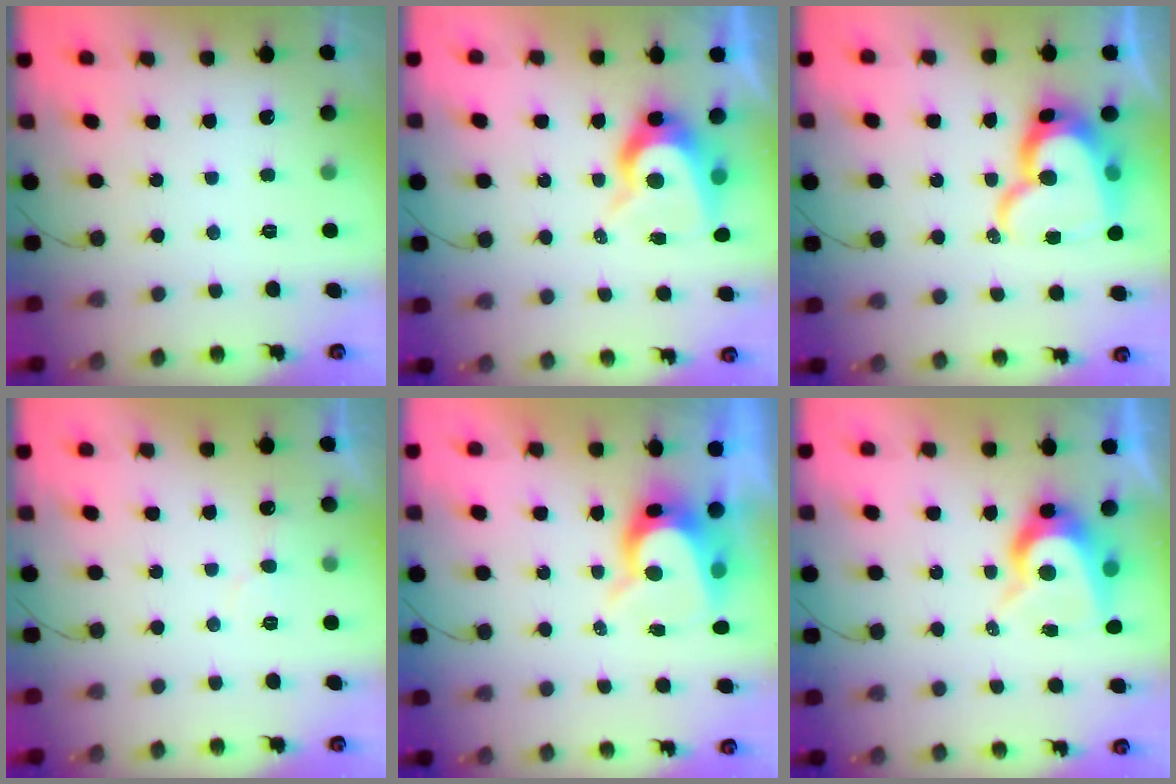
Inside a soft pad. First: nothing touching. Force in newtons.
{"total": 9.0, "press": 9.0, "slide": 0.9}
{"total": 18.5, "press": 18.4, "slide": 1.6}
{"total": 4.6, "press": 4.5, "slide": 0.3}
{"total": 8.9, "press": 8.9, "slide": 0.7}
{"total": 9.0, "press": 9.0, "slide": 0.9}